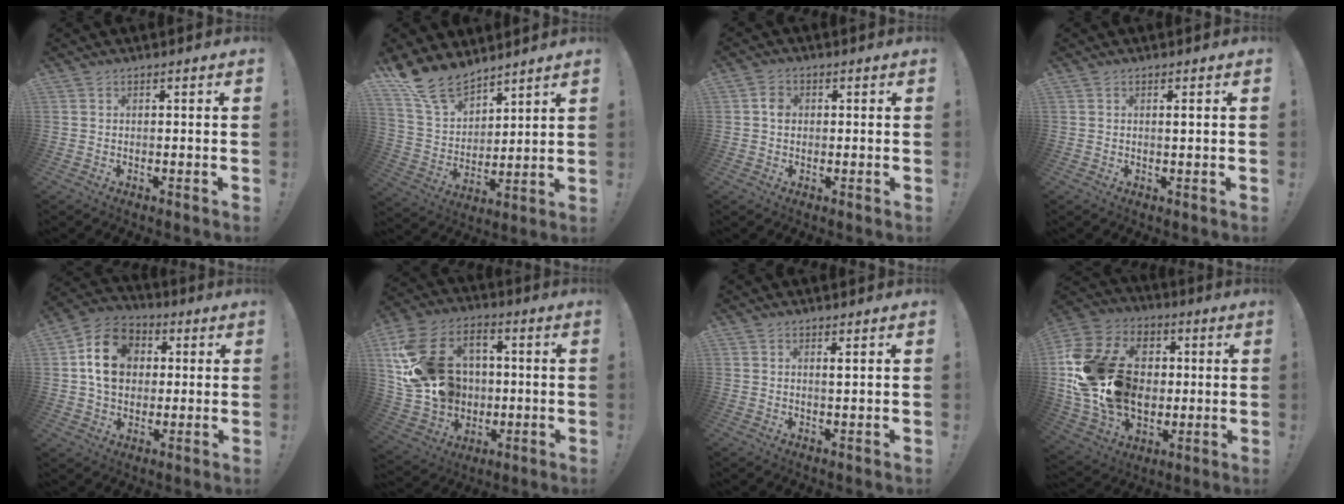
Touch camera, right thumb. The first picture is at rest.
{"total": 13.9, "force": [11.8, 5.9, 4.4], "torque": [-0.094, -0.086, 0.224]}
{"total": 3.2, "force": [0.0, 2.6, 2.0], "torque": [-0.021, 0.001, -0.002]}
{"total": 0.9, "force": [0.2, -0.1, 0.9], "torque": [-0.002, -0.006, -0.001]}
{"total": 15.6, "force": [3.1, 12.6, 8.8], "torque": [-0.137, 0.003, 0.063]}
{"total": 21.1, "force": [1.8, 17.3, 12.0], "torque": [-0.211, 0.005, 0.059]}
{"total": 1.3, "force": [0.7, 0.0, 1.1], "torque": [-0.009, -0.008, 0.008]}
{"total": 27.5, "force": [2.1, 20.5, 18.1], "torque": [-0.345, 0.012, 0.069]}